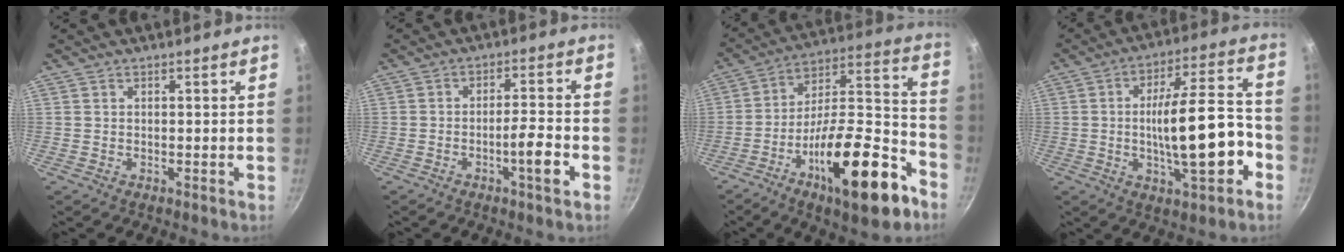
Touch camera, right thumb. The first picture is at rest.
{"total": 6.0, "force": [-2.6, 0.7, 5.4], "torque": [-0.081, 0.024, -0.041]}
{"total": 25.4, "force": [-12.9, 8.8, 20.0], "torque": [-0.263, 0.082, -0.209]}
{"total": 16.9, "force": [-4.0, 5.4, 15.5], "torque": [-0.220, 0.042, -0.058]}